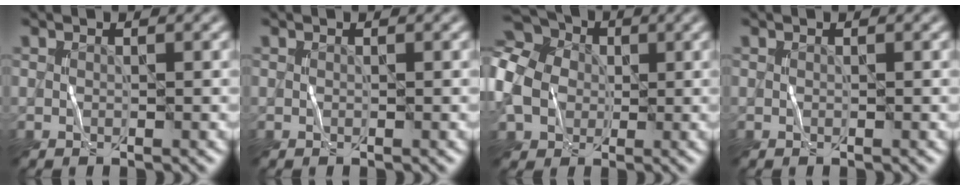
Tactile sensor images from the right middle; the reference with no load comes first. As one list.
[{"total": 0.0}, {"total": 11.5, "force": [-0.2, 9.5, 6.5], "torque": [-0.150, 0.015, -0.039]}, {"total": 0.0}]